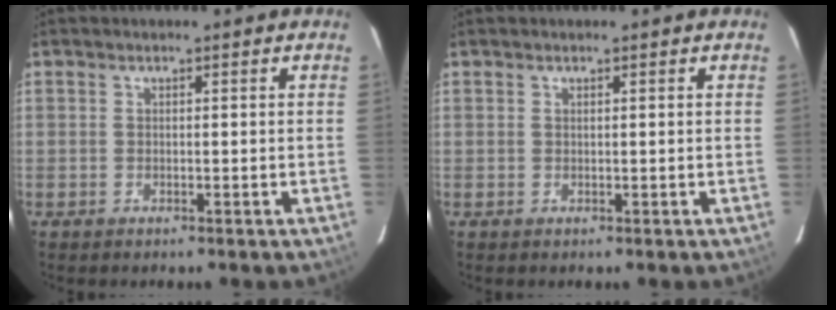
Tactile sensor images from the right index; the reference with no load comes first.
{"total": 1.0, "force": [0.5, -0.7, -0.5], "torque": [0.007, -0.003, 0.011]}